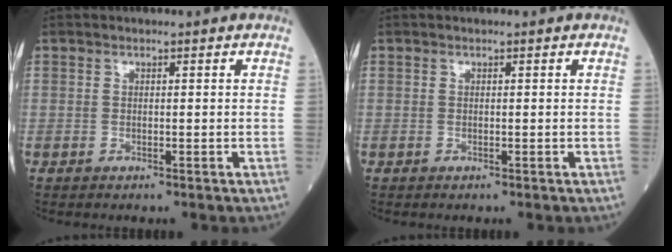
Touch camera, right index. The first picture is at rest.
{"total": 0.0}